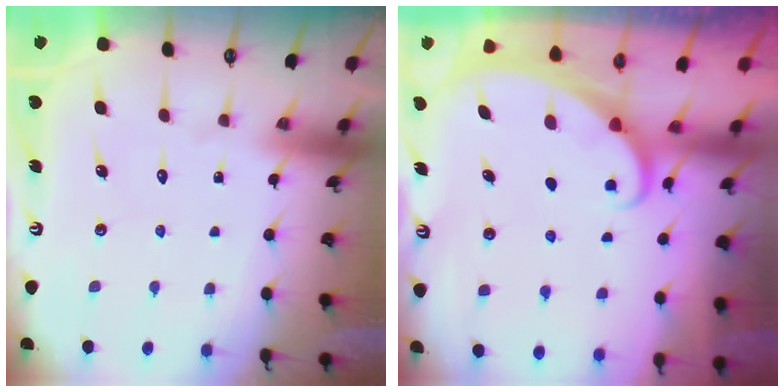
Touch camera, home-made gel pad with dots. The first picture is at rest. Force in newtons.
{"total": 1.8, "press": 1.8, "slide": 0.1}